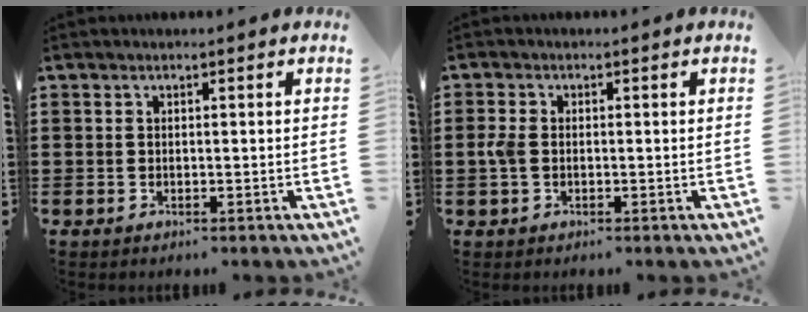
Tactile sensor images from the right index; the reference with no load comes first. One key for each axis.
{"total": 2.3, "fx": -0.2, "fy": 1.5, "fz": 1.7, "tx": -0.052, "ty": 0.000, "tz": -0.009}